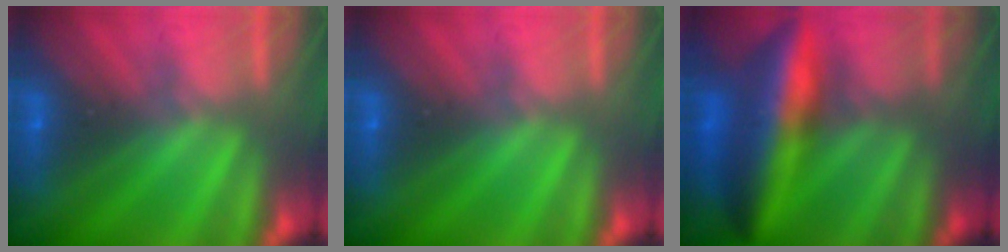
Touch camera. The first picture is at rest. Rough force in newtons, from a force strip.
{"total": 0.0}
{"total": 7.4}